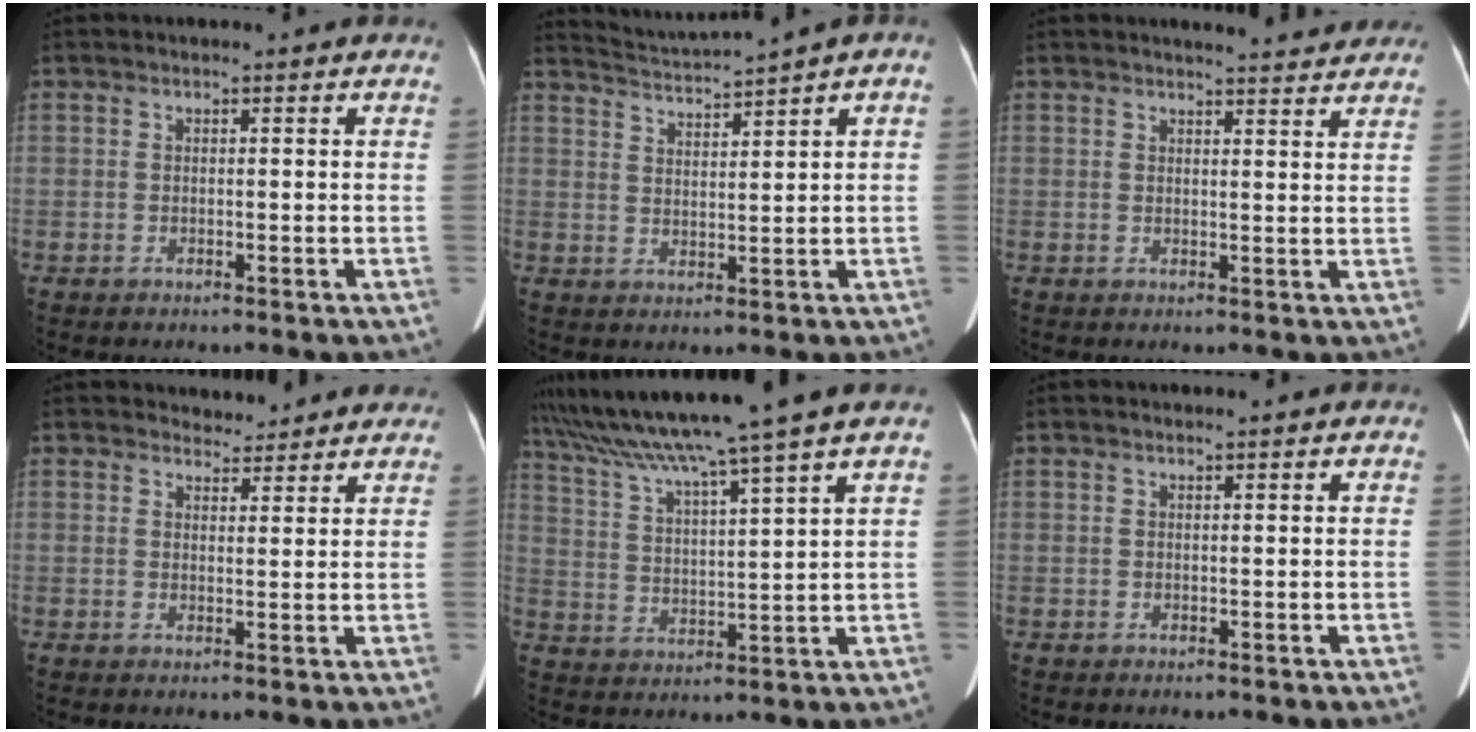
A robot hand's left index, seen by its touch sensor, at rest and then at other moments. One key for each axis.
{"total": 4.2, "fx": 3.8, "fy": -1.3, "fz": 1.2, "tx": -0.030, "ty": 0.001, "tz": 0.079}
{"total": 6.5, "fx": 6.1, "fy": 0.5, "fz": 2.0, "tx": -0.027, "ty": 0.000, "tz": 0.063}
{"total": 4.5, "fx": 4.3, "fy": 1.5, "fz": 0.0, "tx": 0.005, "ty": 0.008, "tz": 0.048}
{"total": 14.3, "fx": 11.8, "fy": -2.9, "fz": 7.6, "tx": -0.138, "ty": -0.005, "tz": 0.194}
{"total": 0.9, "fx": 0.8, "fy": -0.1, "fz": 0.3, "tx": -0.011, "ty": 0.009, "tz": 0.013}